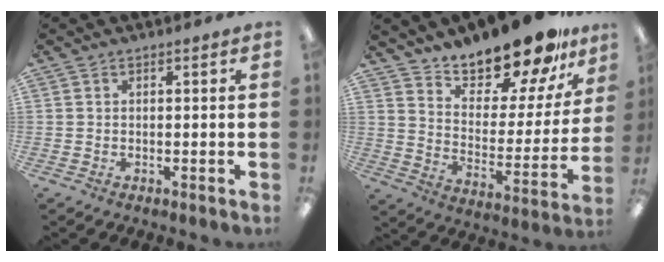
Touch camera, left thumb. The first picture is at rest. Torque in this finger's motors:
{"motor_torque": [1.48, 1.59, 1.01, -1.76, 0.09]}